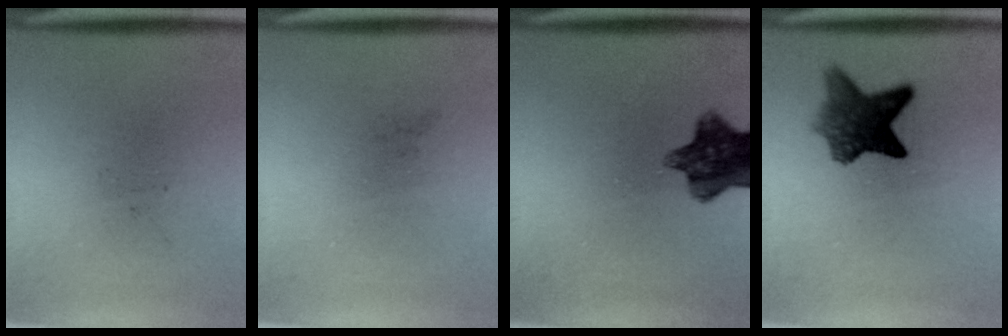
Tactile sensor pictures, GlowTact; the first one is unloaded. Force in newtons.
{"total": 0.0}
{"total": 8.9}
{"total": 7.2}